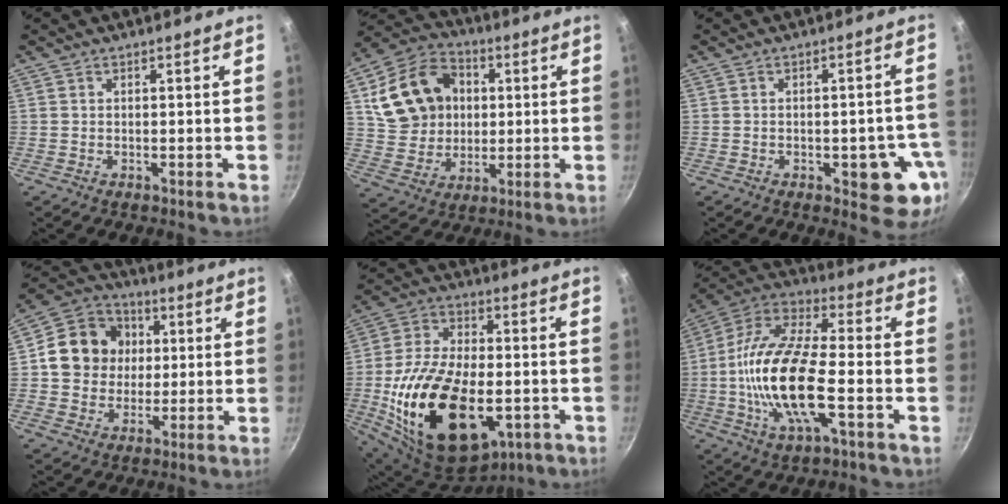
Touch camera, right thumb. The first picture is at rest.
{"total": 17.5, "force": [3.6, 14.2, 9.7], "torque": [-0.151, 0.010, 0.067]}
{"total": 9.5, "force": [-3.1, 4.2, 7.9], "torque": [-0.053, 0.007, -0.037]}
{"total": 13.7, "force": [1.8, 12.2, 6.0], "torque": [-0.074, 0.018, 0.021]}
{"total": 26.7, "force": [-6.3, 15.4, 20.8], "torque": [-0.373, 0.015, -0.091]}
{"total": 20.0, "force": [-4.0, 7.6, 18.1], "torque": [-0.356, 0.027, -0.093]}